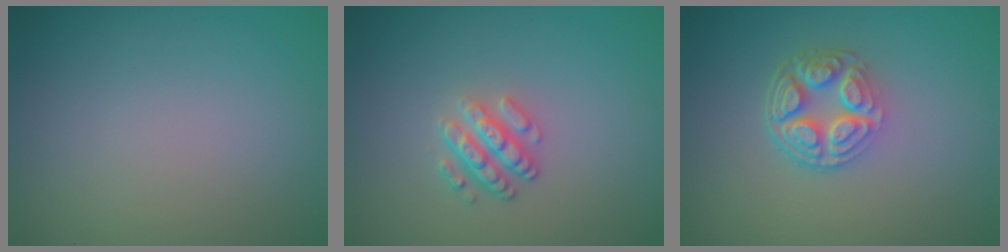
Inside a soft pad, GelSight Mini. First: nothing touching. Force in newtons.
{"total": 2.6, "press": 2.4, "slide": 1.1}
{"total": 4.8, "press": 3.4, "slide": 3.4}